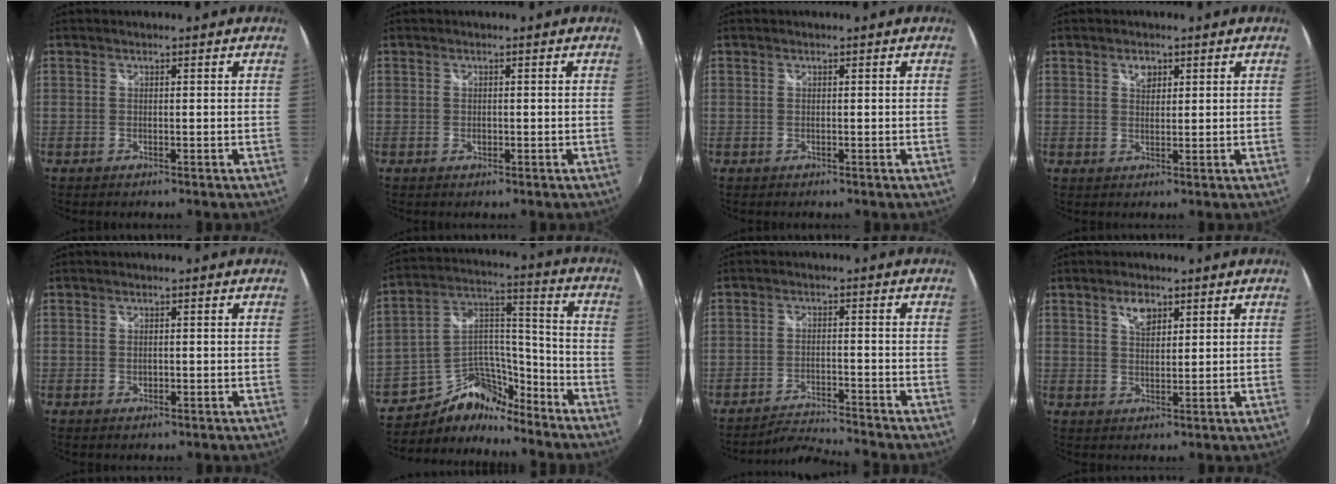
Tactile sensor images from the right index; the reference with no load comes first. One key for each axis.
{"total": 0.7, "fx": -0.2, "fy": 0.6, "fz": 0.3, "tx": -0.004, "ty": -0.002, "tz": -0.004}
{"total": 0.0}
{"total": 2.3, "fx": 1.2, "fy": 1.6, "fz": 1.2, "tx": -0.014, "ty": 0.005, "tz": 0.021}
{"total": 1.0, "fx": -0.1, "fy": 0.8, "fz": 0.6, "tx": -0.009, "ty": -0.002, "tz": -0.002}
{"total": 11.7, "fx": -9.5, "fy": 5.9, "fz": 3.2, "tx": -0.078, "ty": 0.062, "tz": -0.180}
{"total": 5.8, "fx": -5.6, "fy": -1.5, "fz": 0.4, "tx": -0.031, "ty": 0.004, "tz": -0.100}
{"total": 4.0, "fx": 2.3, "fy": 2.1, "fz": 2.5, "tx": -0.040, "ty": 0.005, "tz": 0.041}